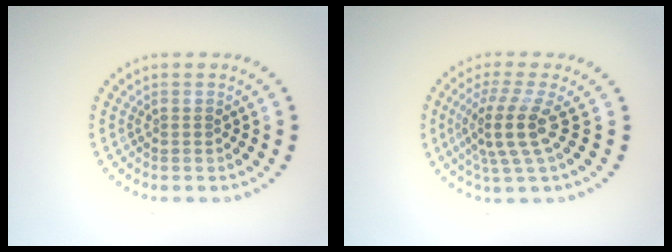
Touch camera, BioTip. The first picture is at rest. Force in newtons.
{"total": 4.0, "press": 2.8, "slide": 2.8}